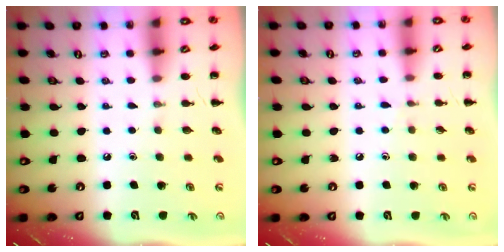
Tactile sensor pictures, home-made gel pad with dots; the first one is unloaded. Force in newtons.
{"total": 4.7, "press": 4.3, "slide": 1.8}